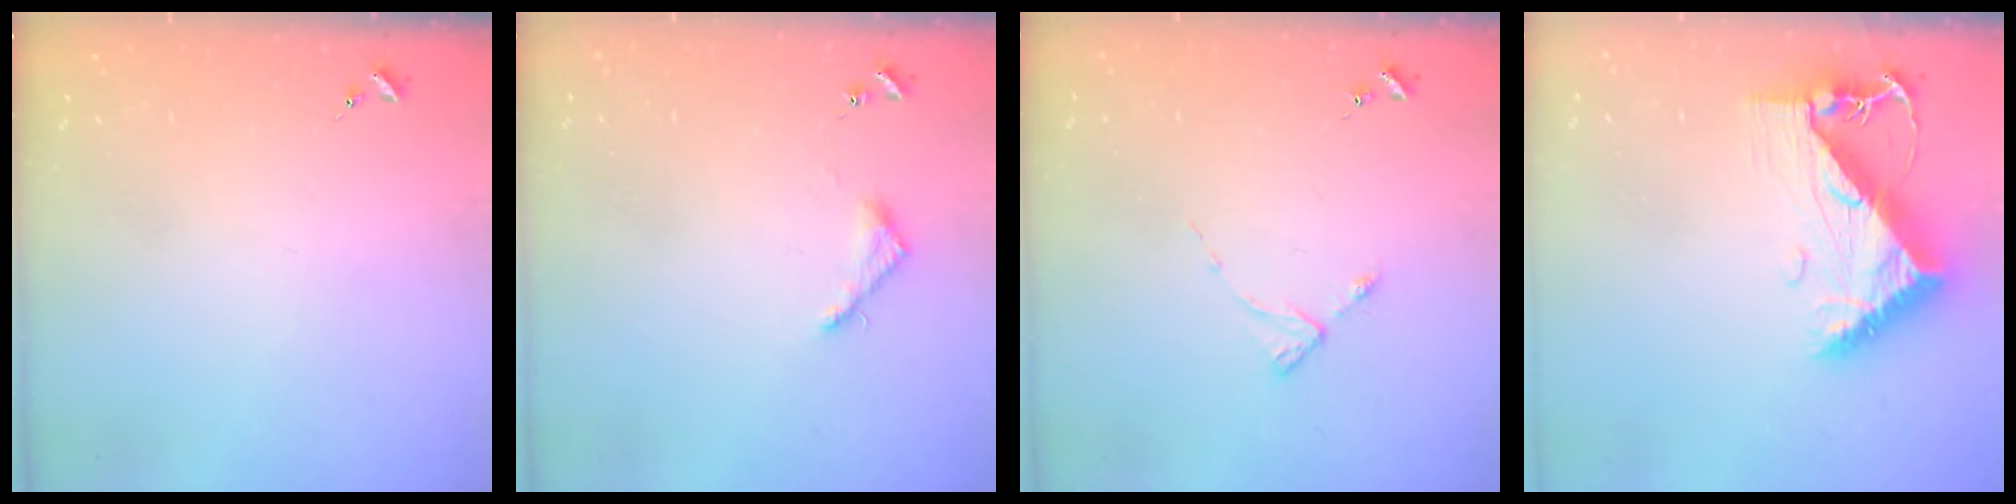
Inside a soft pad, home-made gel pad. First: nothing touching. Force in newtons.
{"total": 3.6, "press": 3.6, "slide": 0.4}
{"total": 2.9, "press": 2.8, "slide": 0.4}
{"total": 9.5, "press": 9.4, "slide": 1.0}